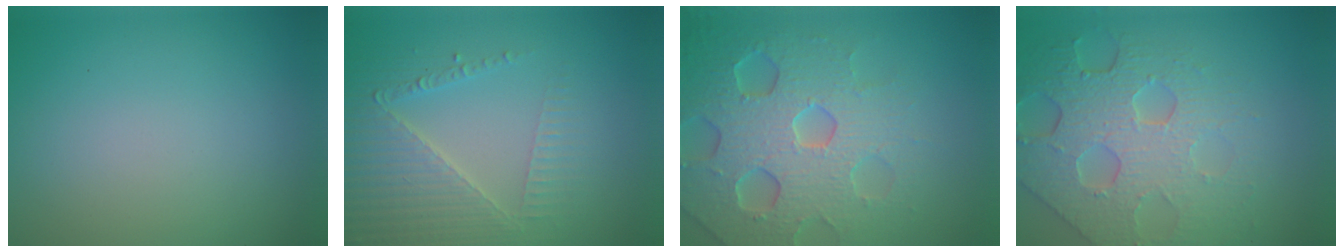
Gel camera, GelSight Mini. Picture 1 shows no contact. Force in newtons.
{"total": 4.1, "press": 4.0, "slide": 0.6}
{"total": 7.3, "press": 7.2, "slide": 1.5}
{"total": 8.2, "press": 5.7, "slide": 5.9}